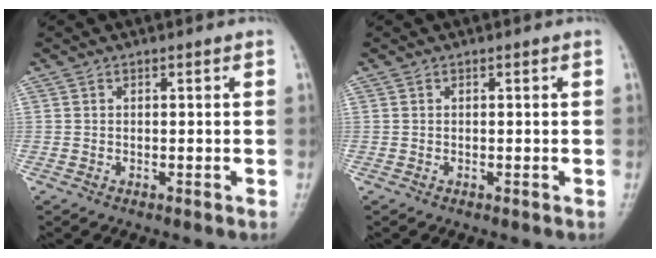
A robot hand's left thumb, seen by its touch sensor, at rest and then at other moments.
{"total": 0.0}